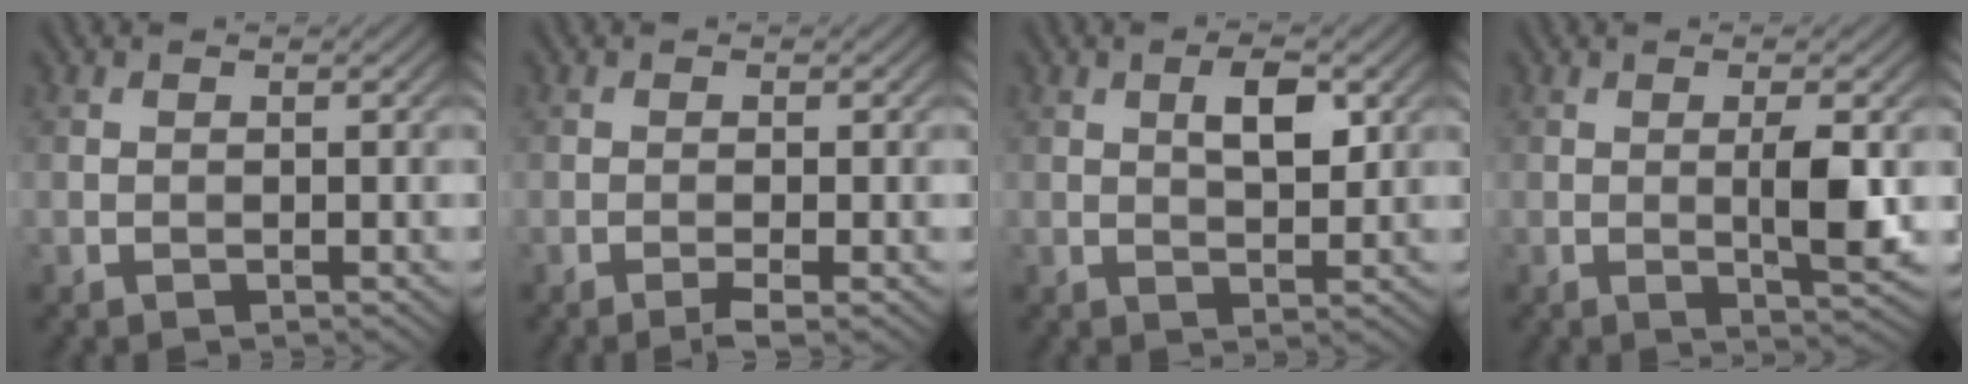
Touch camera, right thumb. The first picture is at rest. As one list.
[{"total": 1.4, "force": [-0.8, -0.1, 1.2], "torque": [-0.020, 0.004, -0.022]}, {"total": 4.1, "force": [1.3, 1.7, 3.5], "torque": [-0.064, 0.000, 0.024]}, {"total": 4.2, "force": [0.1, 0.6, 4.2], "torque": [-0.076, -0.003, 0.001]}]